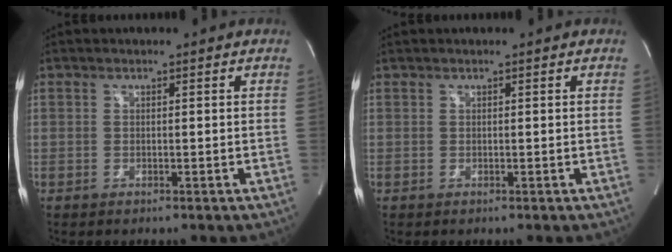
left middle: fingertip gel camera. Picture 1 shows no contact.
{"total": 0.0}